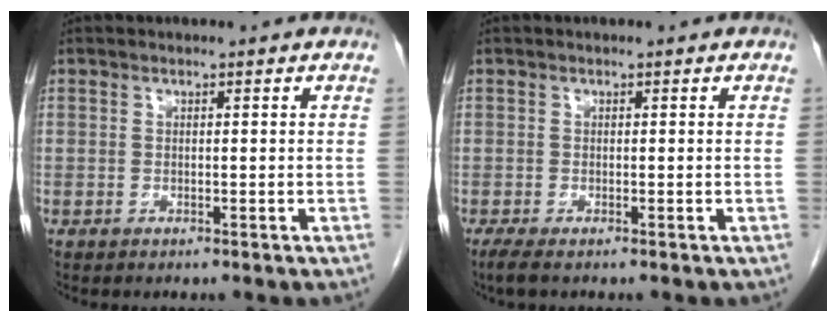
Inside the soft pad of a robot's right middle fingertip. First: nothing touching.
{"total": 2.1, "force": [-1.7, 0.2, 1.3], "torque": [-0.030, -0.010, -0.027]}